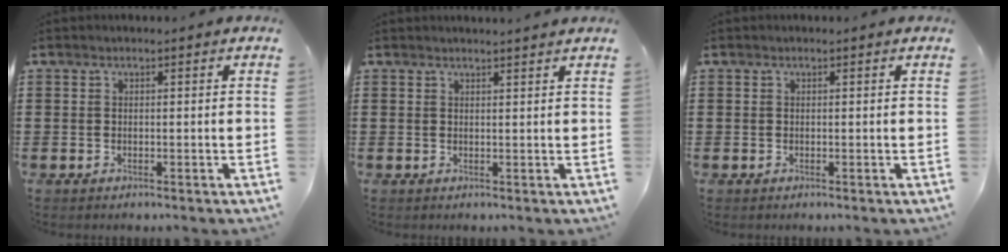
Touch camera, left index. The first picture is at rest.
{"total": 1.2, "force": [1.2, -0.2, 0.2], "torque": [-0.006, -0.002, 0.023]}
{"total": 0.0}